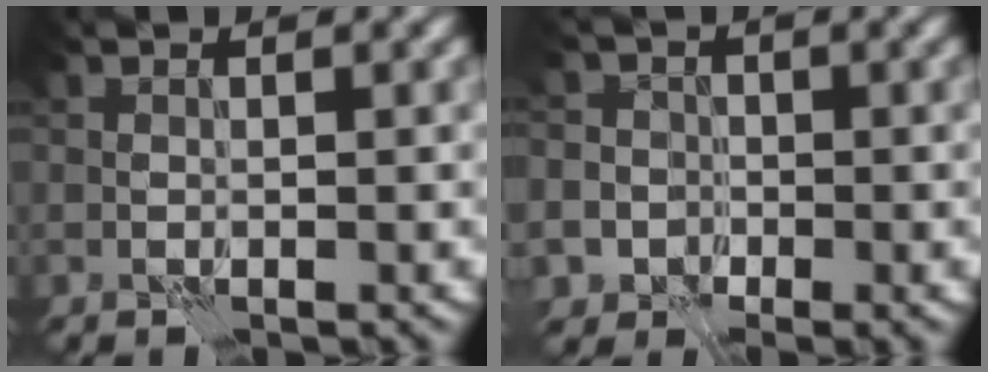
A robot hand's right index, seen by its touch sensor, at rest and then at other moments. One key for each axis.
{"total": 7.4, "fx": -2.4, "fy": 6.8, "fz": 1.9, "tx": -0.027, "ty": 0.004, "tz": -0.085}